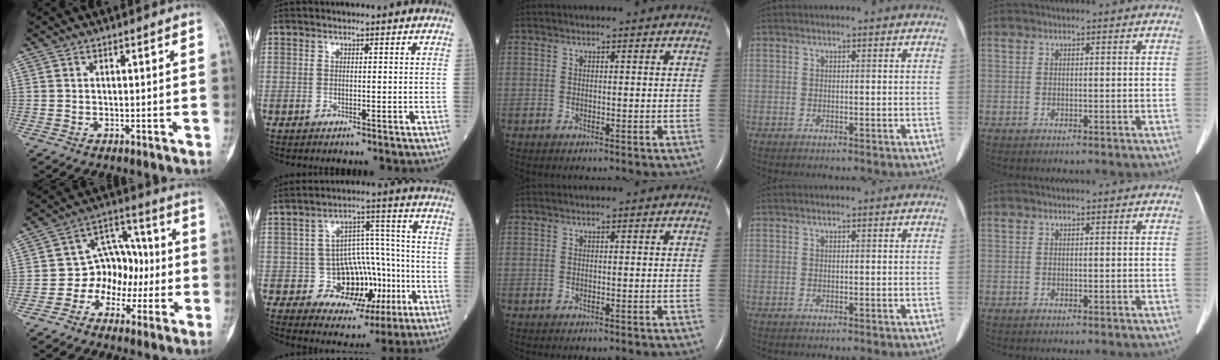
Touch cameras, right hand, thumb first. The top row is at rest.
{"thumb": {"total": 10.0, "force": [-2.3, 8.1, 5.4], "torque": [-0.033, 0.045, -0.052]}, "index": {"total": 10.0, "force": [-2.9, 8.1, 5.1], "torque": [-0.050, 0.036, -0.029]}}